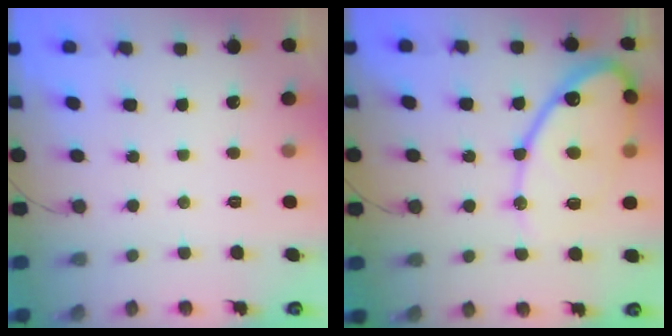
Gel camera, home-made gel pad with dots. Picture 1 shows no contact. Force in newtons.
{"total": 16.3, "press": 16.2, "slide": 1.4}